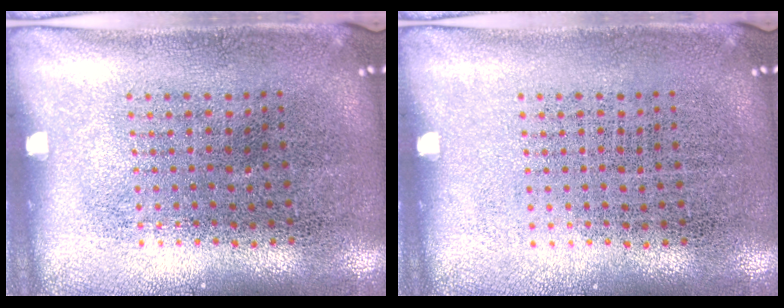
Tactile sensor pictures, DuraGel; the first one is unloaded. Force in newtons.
{"total": 0.0}